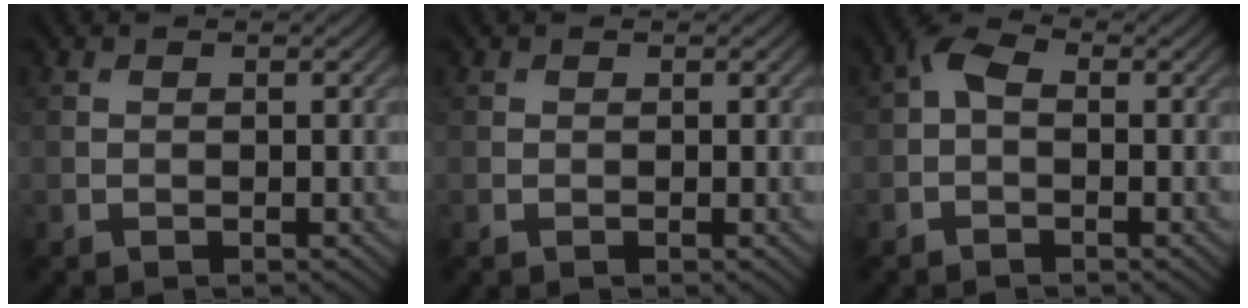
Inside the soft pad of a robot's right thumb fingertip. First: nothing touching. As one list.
[{"total": 0.0}, {"total": 2.8, "force": [-0.2, 1.7, 2.2], "torque": [-0.047, 0.011, -0.013]}]